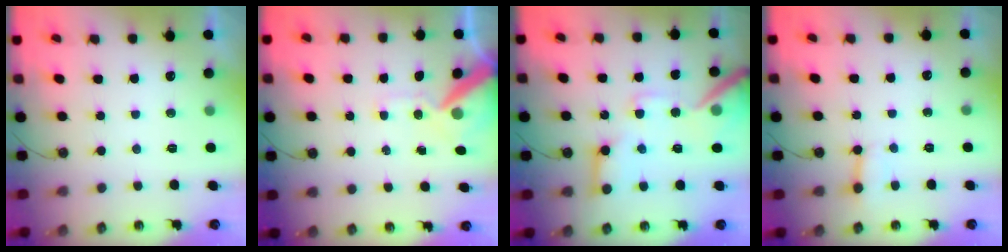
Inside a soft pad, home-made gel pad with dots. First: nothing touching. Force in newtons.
{"total": 11.7, "press": 11.5, "slide": 1.8}
{"total": 15.0, "press": 14.8, "slide": 2.1}
{"total": 2.5, "press": 2.5, "slide": 0.2}